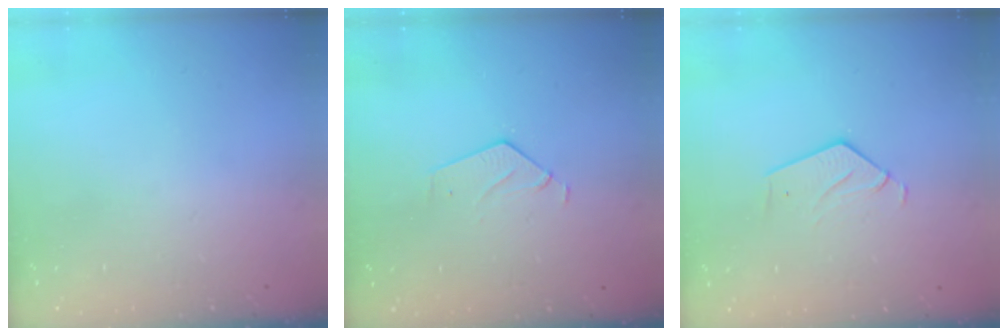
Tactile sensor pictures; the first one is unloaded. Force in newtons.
{"total": 4.2, "press": 4.2, "slide": 0.3}
{"total": 2.9, "press": 2.9, "slide": 0.2}